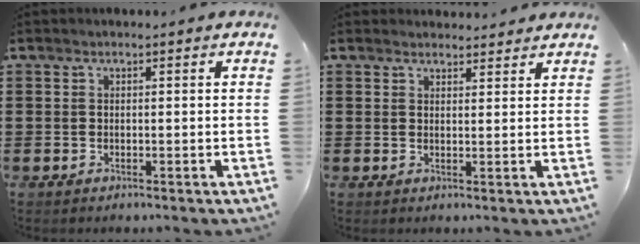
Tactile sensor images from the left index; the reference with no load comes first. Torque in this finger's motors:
{"motor_torque": [0.47, -0.48, 0.16, -0.01]}